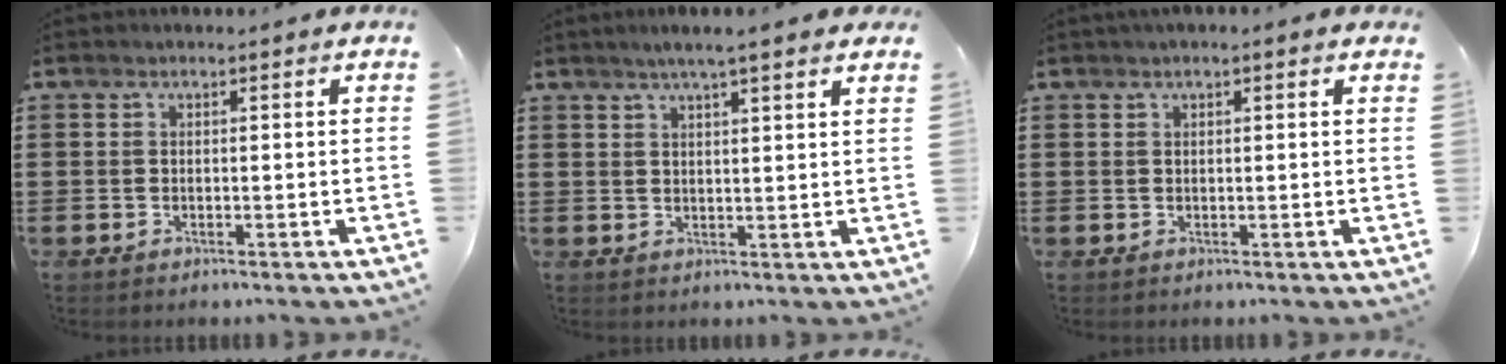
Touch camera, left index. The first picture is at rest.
{"total": 3.7, "force": [3.0, -0.2, 2.2], "torque": [-0.051, 0.000, 0.053]}
{"total": 1.0, "force": [0.6, 0.2, 0.8], "torque": [-0.017, 0.003, 0.010]}